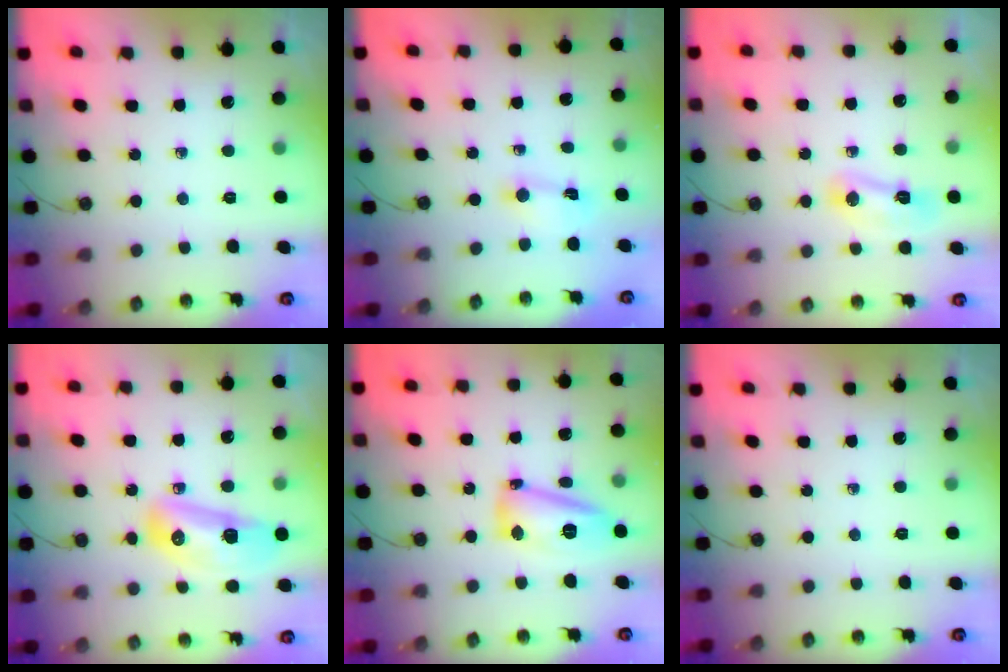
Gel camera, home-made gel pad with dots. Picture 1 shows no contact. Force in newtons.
{"total": 1.5, "press": 1.5, "slide": 0.2}
{"total": 6.8, "press": 6.7, "slide": 0.9}
{"total": 14.0, "press": 13.4, "slide": 4.0}
{"total": 14.4, "press": 14.2, "slide": 2.5}
{"total": 0.0}